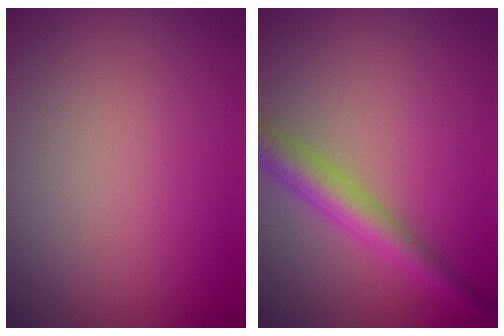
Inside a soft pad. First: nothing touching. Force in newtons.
{"total": 3.8, "press": 3.8, "slide": 0.0}